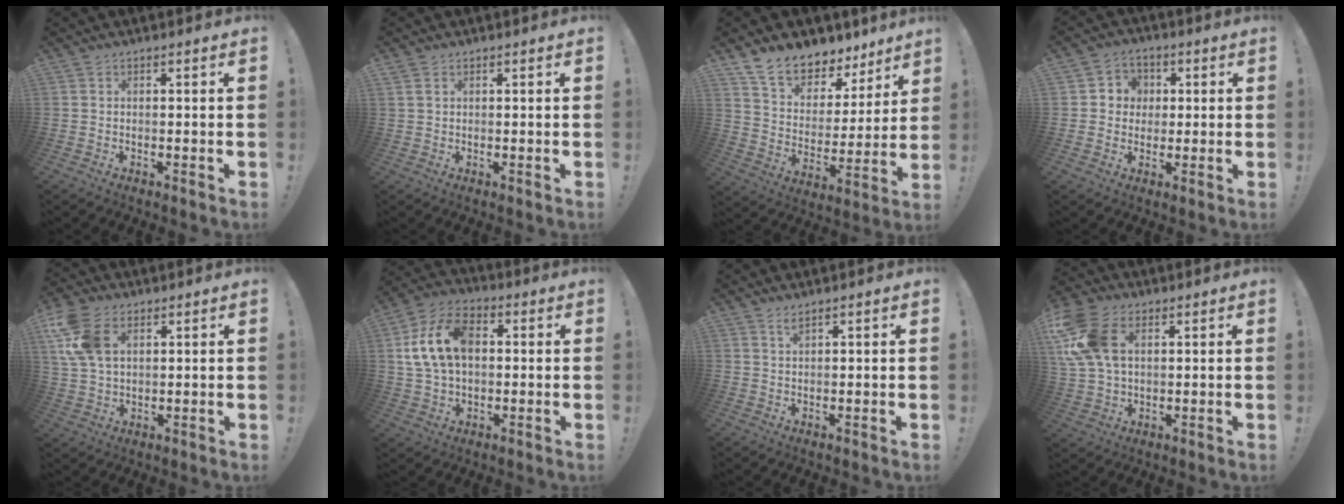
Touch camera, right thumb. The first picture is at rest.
{"total": 1.7, "force": [0.9, 1.1, 0.9], "torque": [-0.026, 0.006, 0.019]}
{"total": 12.4, "force": [10.4, 5.6, 3.7], "torque": [-0.078, -0.083, 0.190]}
{"total": 6.0, "force": [0.1, 5.9, 1.2], "torque": [-0.019, 0.007, 0.004]}
{"total": 12.4, "force": [4.5, 8.1, 8.3], "torque": [-0.178, 0.002, 0.089]}
{"total": 15.6, "force": [2.6, 10.6, 11.1], "torque": [-0.204, 0.007, 0.049]}
{"total": 1.9, "force": [1.5, 0.3, 1.1], "torque": [-0.016, -0.004, 0.026]}
{"total": 16.1, "force": [4.7, 10.6, 11.2], "torque": [-0.237, 0.001, 0.091]}